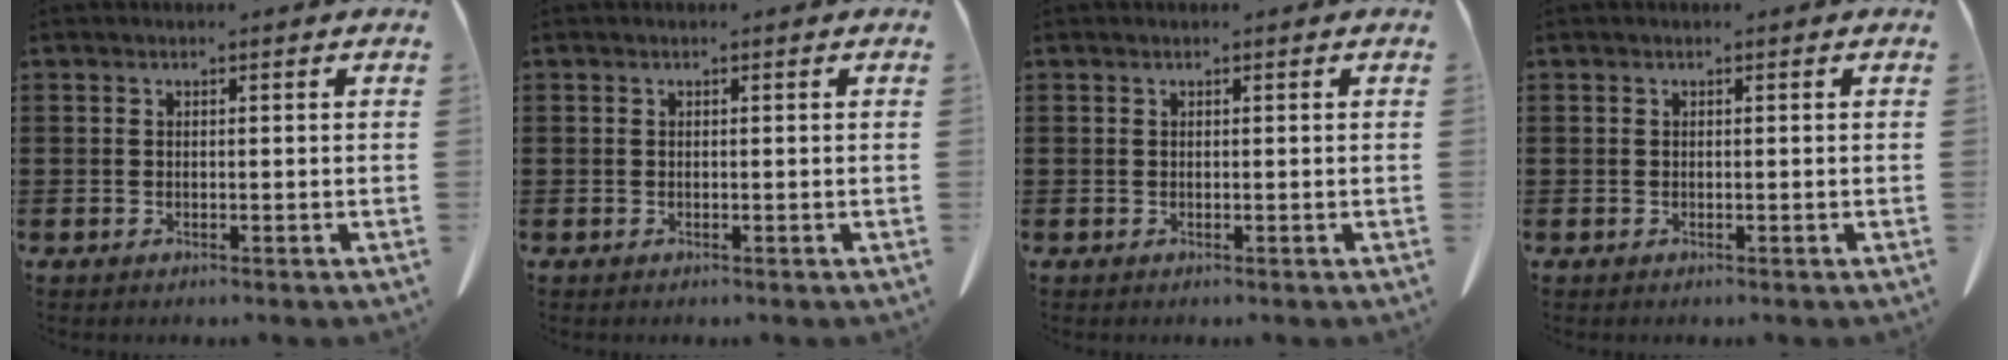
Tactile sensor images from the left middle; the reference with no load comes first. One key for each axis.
{"total": 0.0}
{"total": 0.0}
{"total": 0.0}